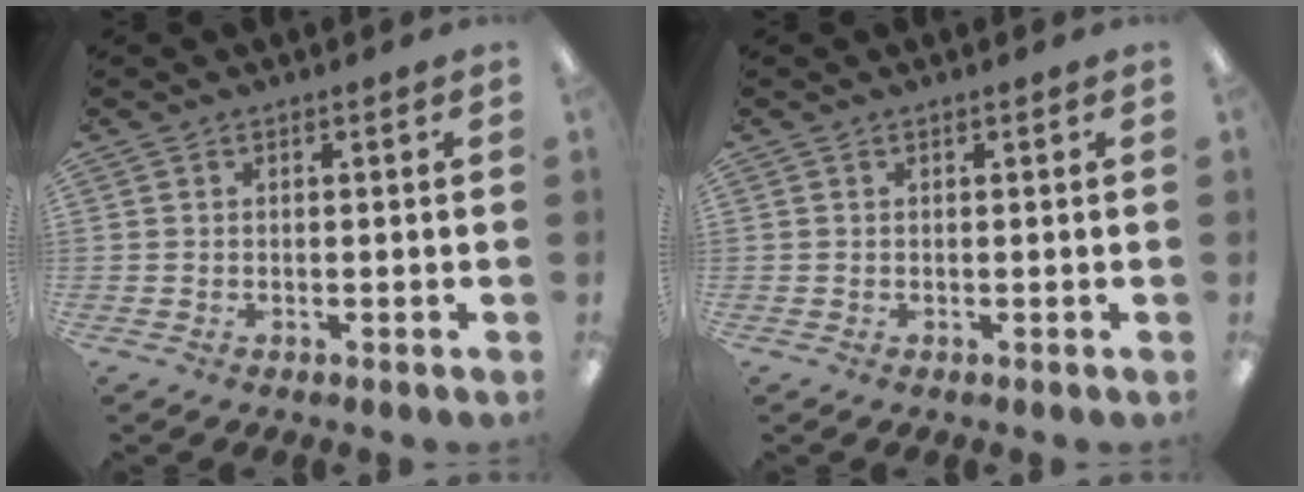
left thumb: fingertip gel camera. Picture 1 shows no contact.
{"total": 0.0}